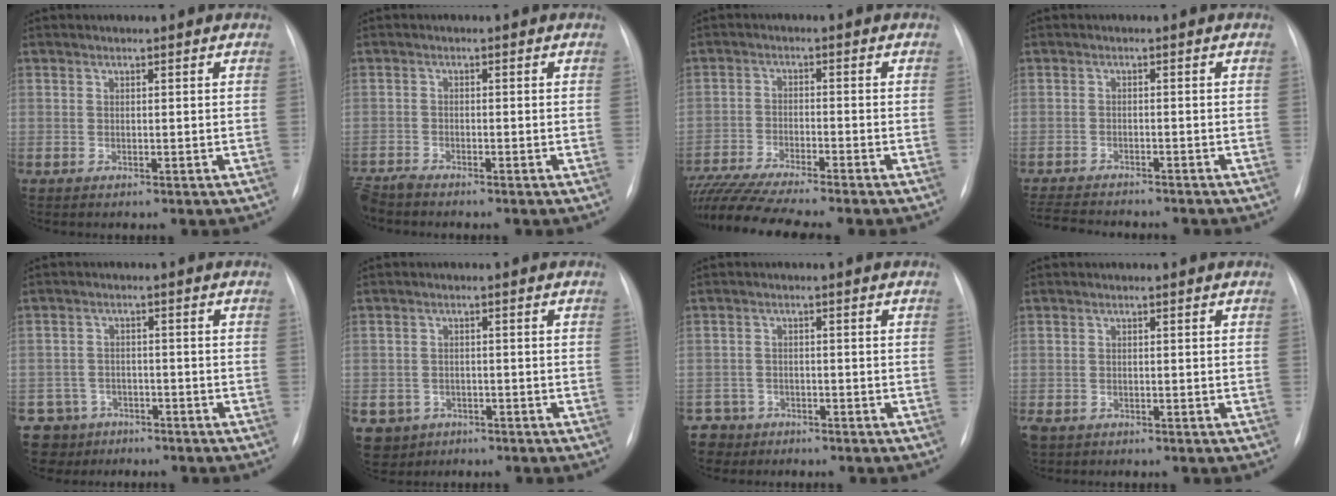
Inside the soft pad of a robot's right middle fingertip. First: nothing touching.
{"total": 3.5, "force": [-3.4, 0.3, 0.8], "torque": [-0.012, -0.014, -0.065]}
{"total": 13.7, "force": [-12.0, -0.4, 6.5], "torque": [-0.112, -0.023, -0.199]}
{"total": 10.7, "force": [-9.7, 2.1, 4.0], "torque": [-0.074, -0.010, -0.139]}
{"total": 6.2, "force": [-4.4, 4.4, -0.6], "torque": [0.015, 0.010, -0.071]}
{"total": 5.1, "force": [-2.7, 4.3, 0.5], "torque": [-0.010, 0.008, -0.038]}
{"total": 4.4, "force": [-3.2, 2.9, -0.8], "torque": [0.016, 0.006, -0.059]}
{"total": 3.3, "force": [-2.1, 2.3, 1.1], "torque": [-0.023, -0.003, -0.033]}